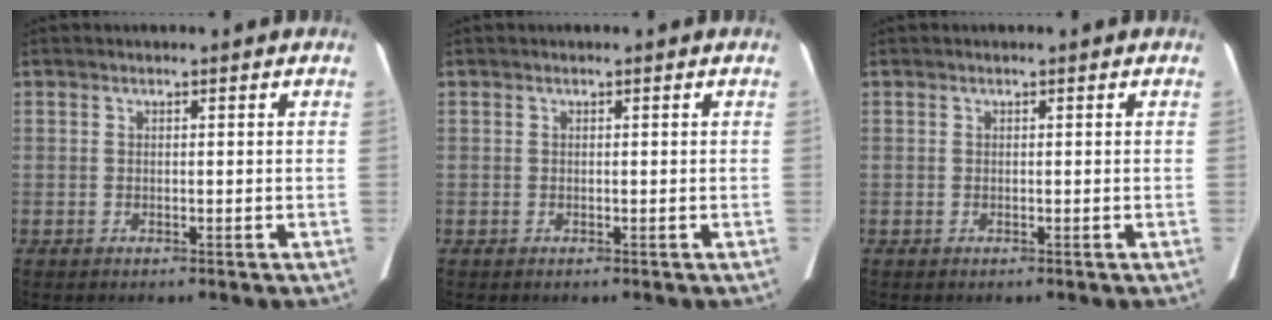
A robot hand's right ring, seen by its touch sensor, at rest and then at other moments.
{"total": 0.0}
{"total": 0.0}